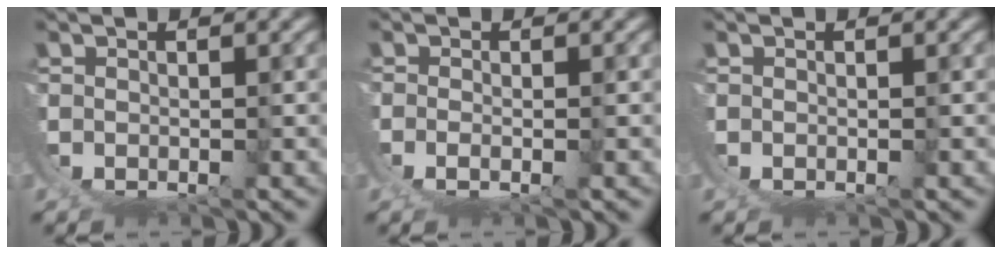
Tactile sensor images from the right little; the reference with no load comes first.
{"total": 1.6, "force": [0.4, -0.1, 1.5], "torque": [-0.036, -0.007, 0.014]}
{"total": 0.0}